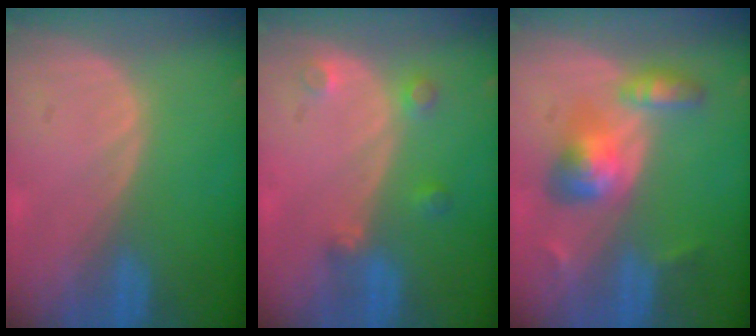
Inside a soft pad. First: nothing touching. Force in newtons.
{"total": 3.0, "press": 2.8, "slide": 1.1}
{"total": 5.9, "press": 5.9, "slide": 0.1}